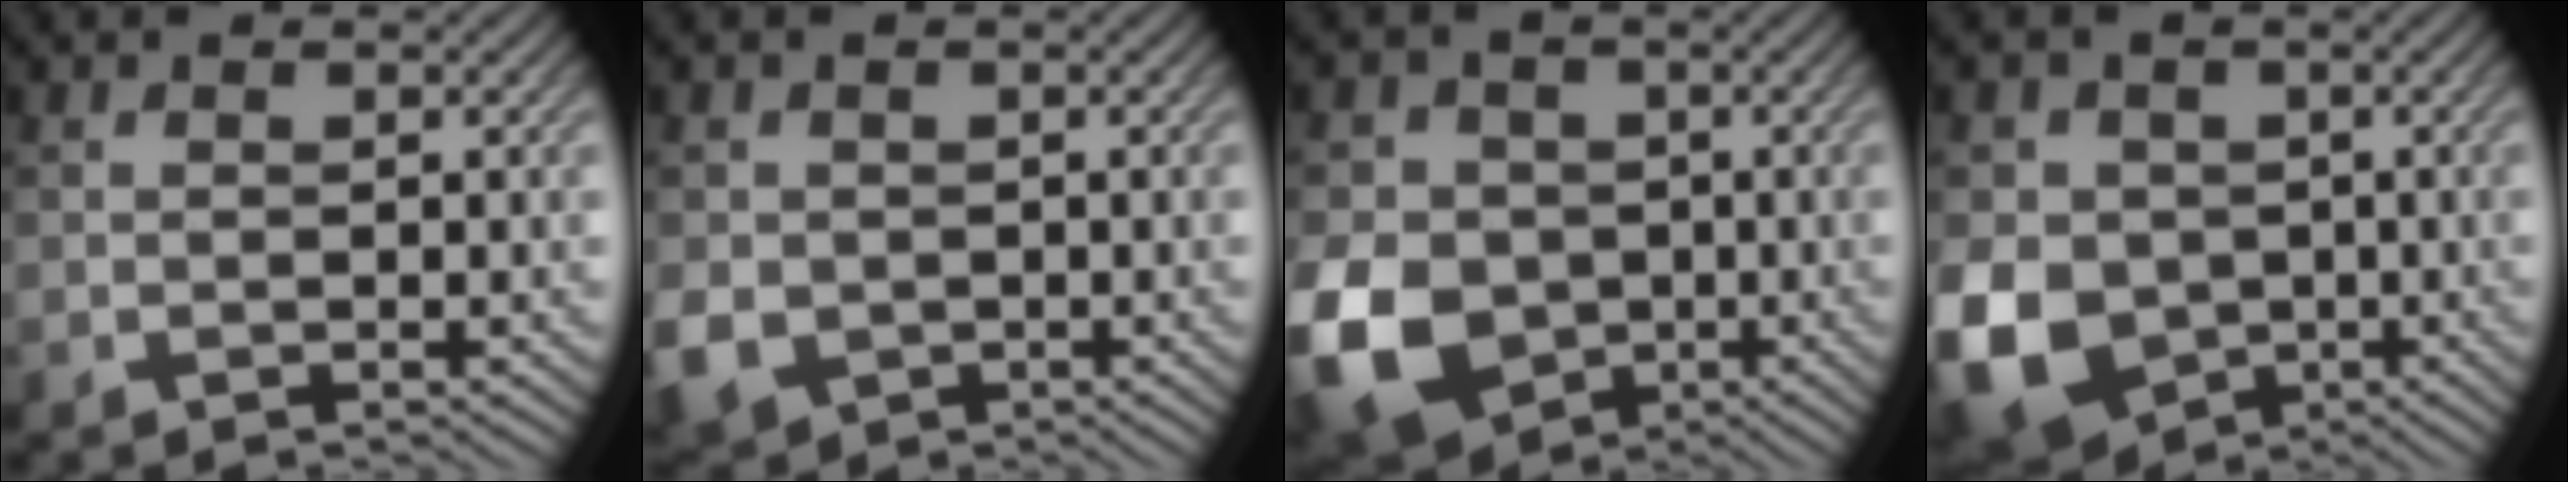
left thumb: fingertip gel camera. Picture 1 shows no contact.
{"total": 4.9, "force": [-1.1, 4.3, 2.1], "torque": [-0.065, -0.027, -0.021]}
{"total": 13.0, "force": [-3.6, 10.6, 6.7], "torque": [-0.195, -0.039, -0.070]}
{"total": 13.4, "force": [-3.1, 11.2, 6.5], "torque": [-0.179, -0.038, -0.074]}